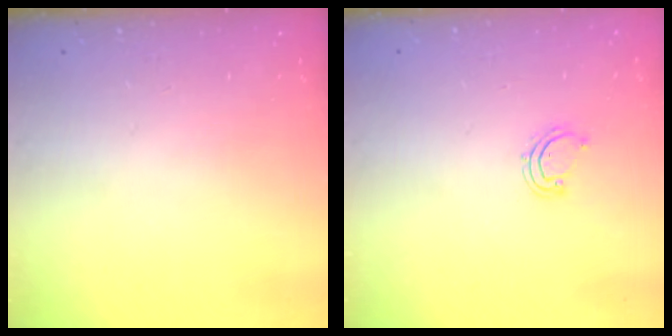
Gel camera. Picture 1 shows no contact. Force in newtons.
{"total": 4.8, "press": 4.5, "slide": 1.8}